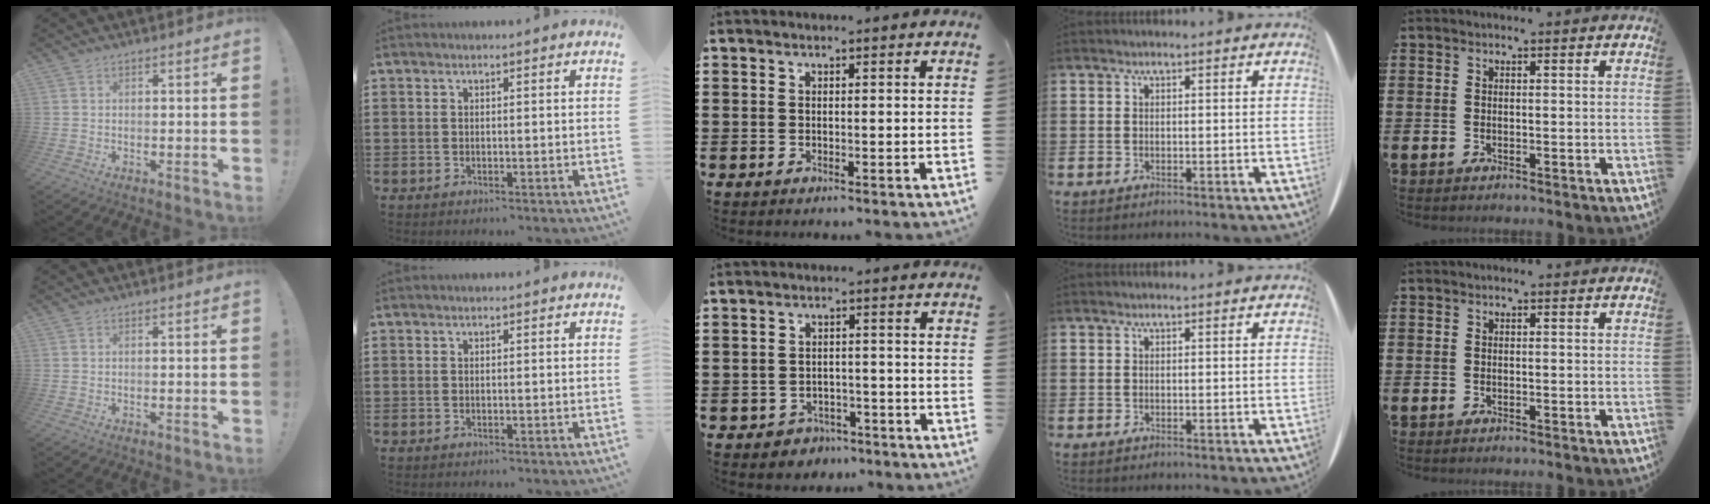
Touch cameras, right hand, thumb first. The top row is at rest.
{"middle": {"total": 2.6, "force": [-2.5, 0.9, -0.2], "torque": [-0.009, 0.000, -0.054]}}